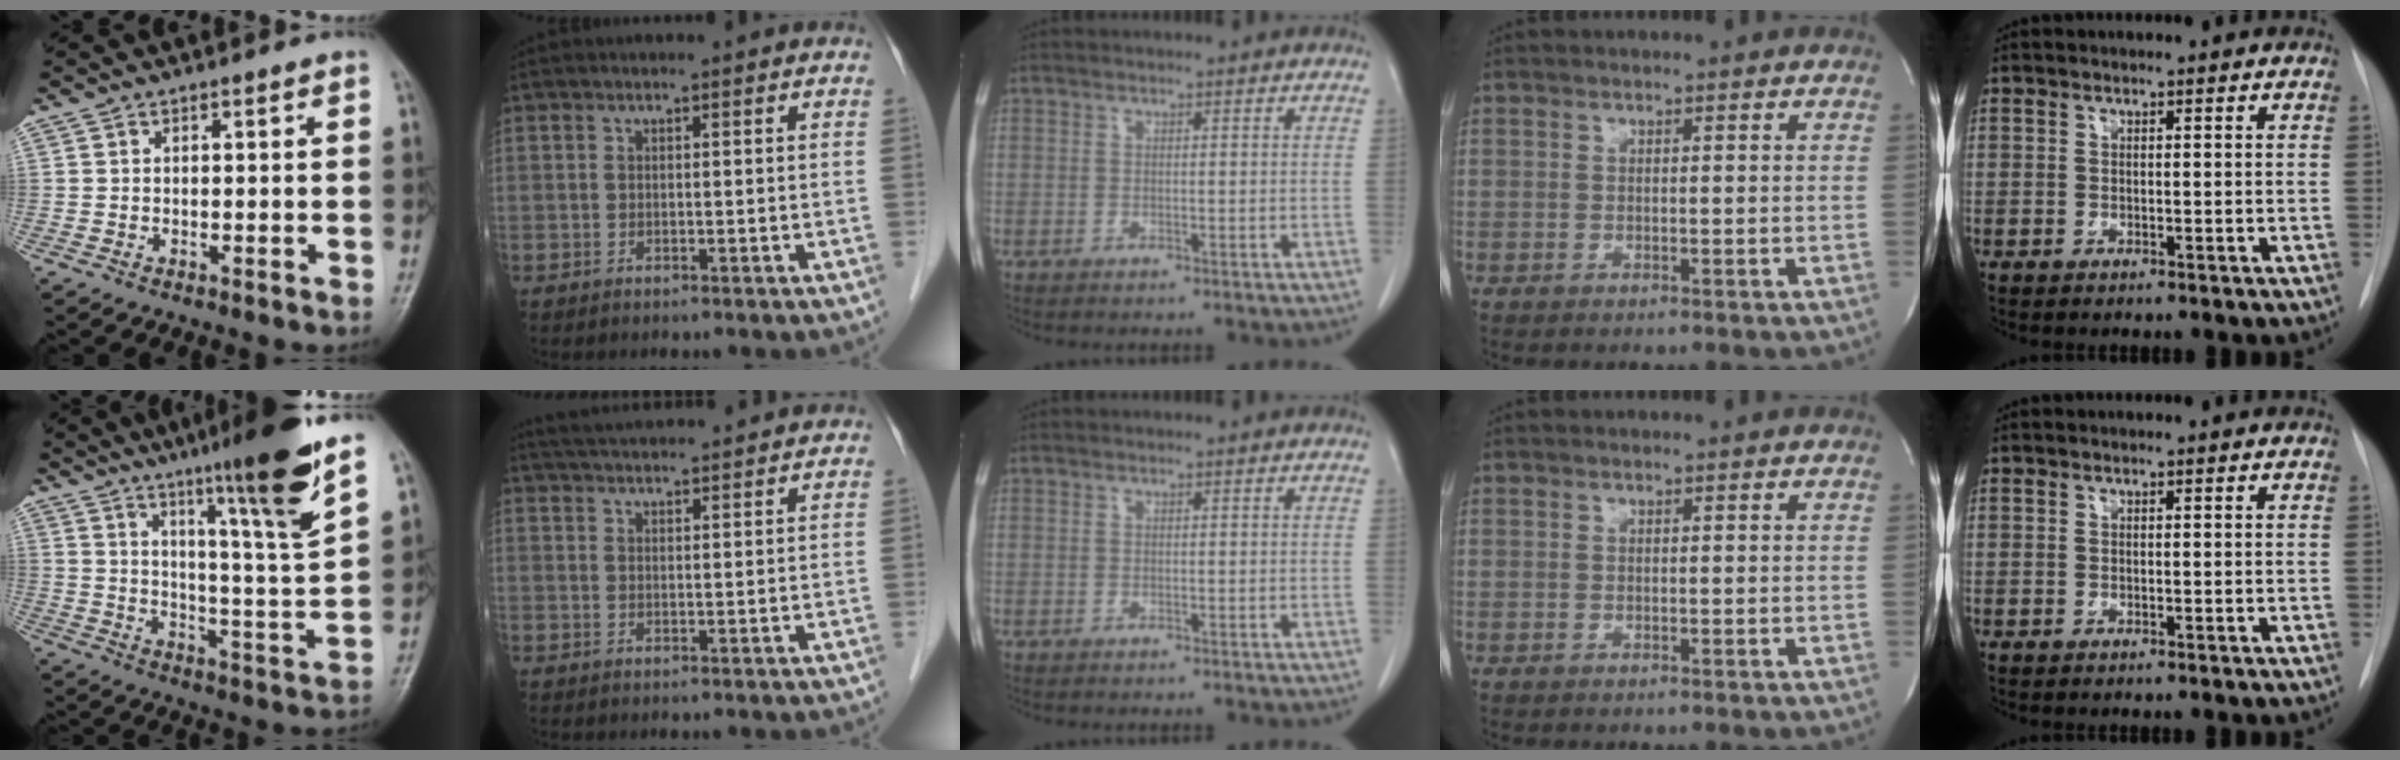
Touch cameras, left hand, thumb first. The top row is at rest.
{"thumb": {"total": 17.4, "force": [11.2, 0.1, 13.3], "torque": [-0.187, -0.063, 0.169]}, "index": {"total": 11.5, "force": [10.8, 0.6, 3.9], "torque": [-0.069, 0.032, 0.154]}}